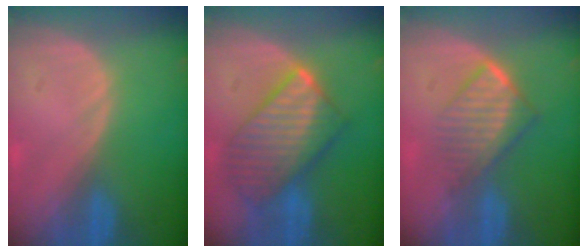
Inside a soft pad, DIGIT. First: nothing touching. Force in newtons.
{"total": 9.8, "press": 9.8, "slide": 0.9}
{"total": 6.7, "press": 5.8, "slide": 3.3}